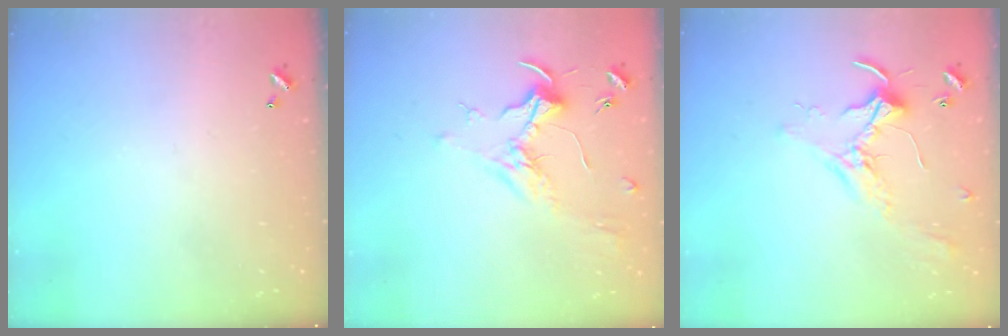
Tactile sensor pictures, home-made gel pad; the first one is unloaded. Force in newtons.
{"total": 1.7, "press": 1.5, "slide": 0.7}
{"total": 2.1, "press": 2.1, "slide": 0.4}